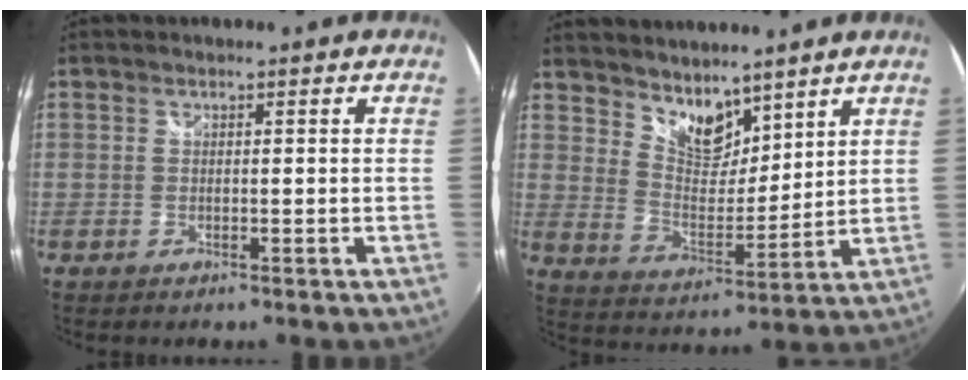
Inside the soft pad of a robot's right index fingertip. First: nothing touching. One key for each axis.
{"total": 9.1, "fx": 7.5, "fy": 3.9, "fz": 3.4, "tx": -0.050, "ty": 0.002, "tz": 0.141}